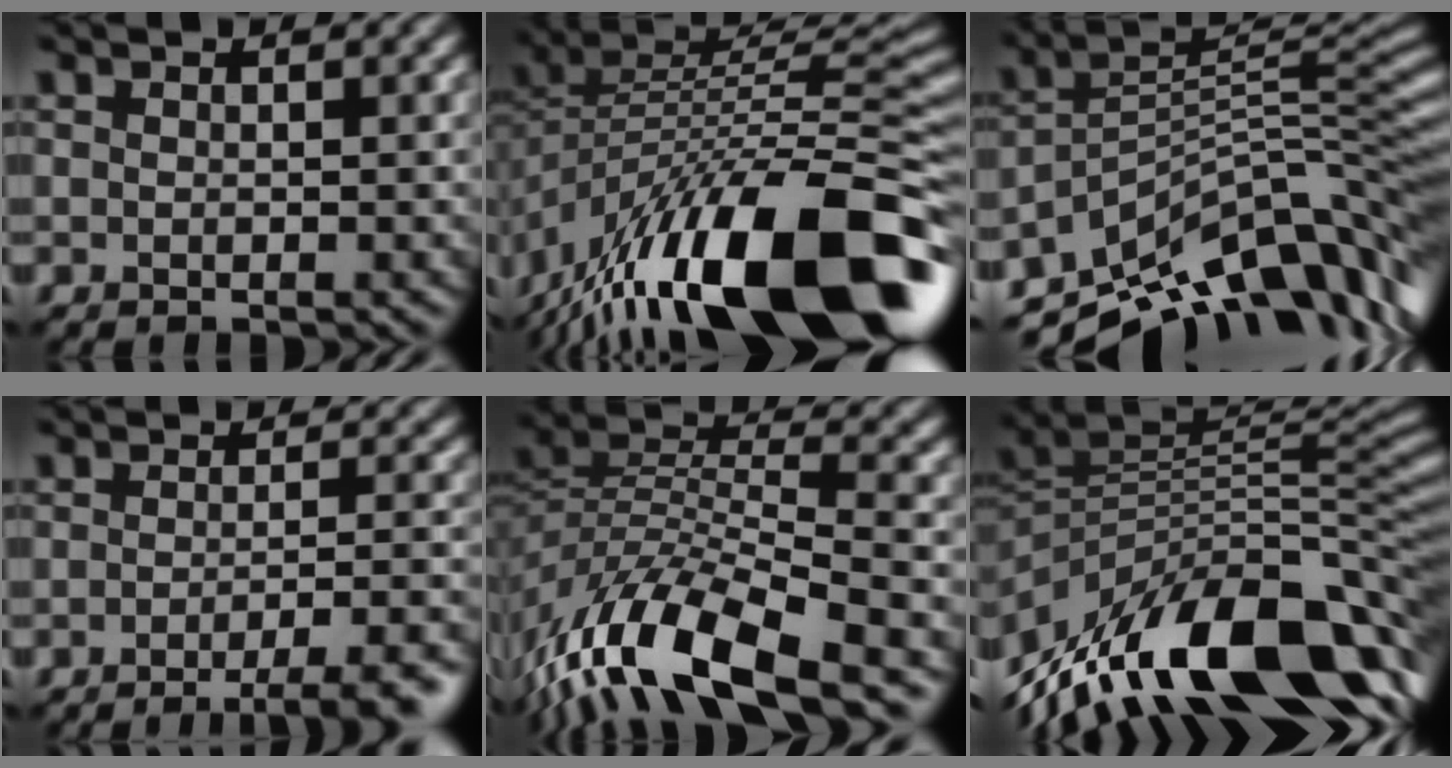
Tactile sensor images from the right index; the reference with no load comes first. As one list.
[{"total": 16.7, "force": [-9.1, 6.4, 12.4], "torque": [-0.221, 0.014, -0.159]}, {"total": 11.8, "force": [-6.8, 4.6, 8.5], "torque": [-0.144, 0.020, -0.111]}, {"total": 5.6, "force": [-3.3, 1.3, 4.4], "torque": [-0.050, 0.006, -0.043]}, {"total": 11.4, "force": [-6.8, 3.8, 8.4], "torque": [-0.156, 0.005, -0.139]}, {"total": 14.4, "force": [-6.7, 5.8, 11.4], "torque": [-0.198, 0.021, -0.119]}]